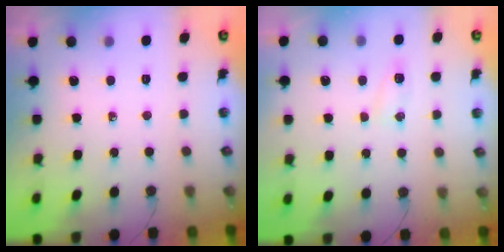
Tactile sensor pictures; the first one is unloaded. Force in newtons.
{"total": 4.6, "press": 4.6, "slide": 0.5}